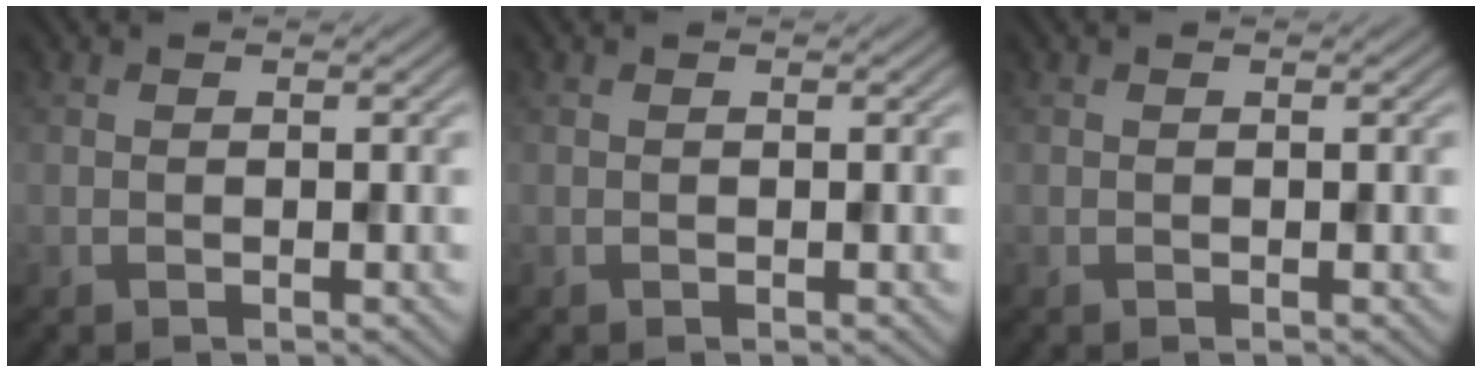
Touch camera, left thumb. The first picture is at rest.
{"total": 0.0}
{"total": 0.0}